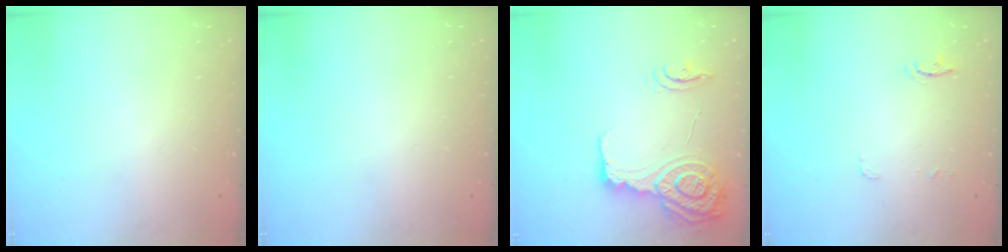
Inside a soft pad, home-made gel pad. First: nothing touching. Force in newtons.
{"total": 0.0}
{"total": 16.0, "press": 15.9, "slide": 1.2}
{"total": 5.5, "press": 5.4, "slide": 0.4}